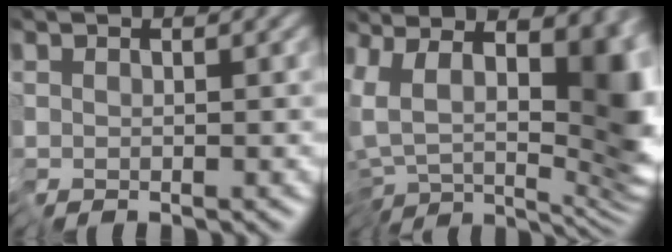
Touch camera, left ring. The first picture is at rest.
{"total": 13.1, "force": [3.6, 5.7, 11.3], "torque": [-0.181, -0.009, 0.076]}